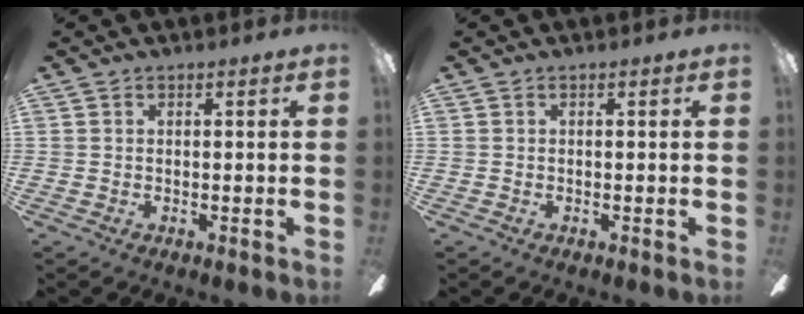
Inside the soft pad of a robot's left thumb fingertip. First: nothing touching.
{"total": 0.0}